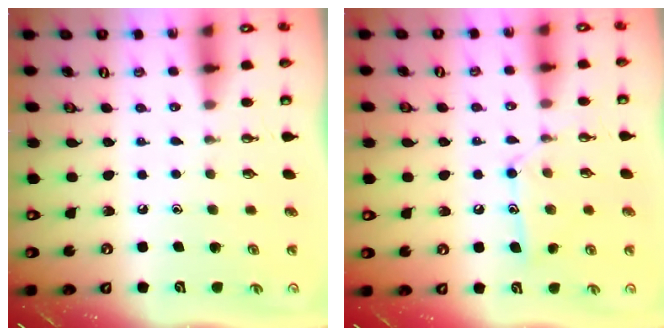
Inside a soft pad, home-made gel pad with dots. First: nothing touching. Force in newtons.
{"total": 11.7, "press": 11.7, "slide": 0.9}